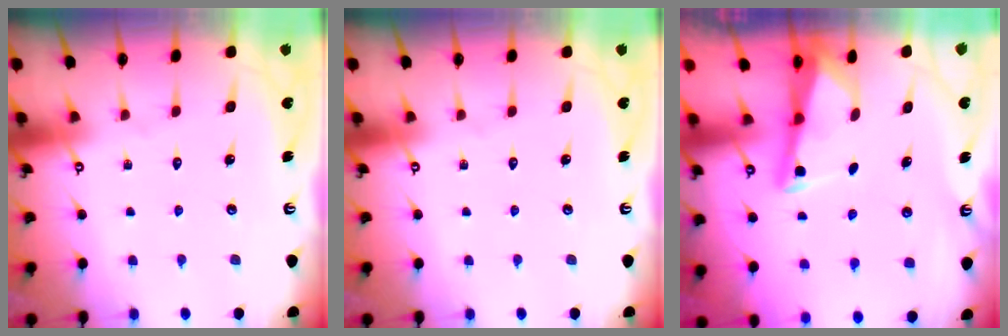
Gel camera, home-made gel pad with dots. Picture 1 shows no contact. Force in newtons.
{"total": 0.0}
{"total": 2.7, "press": 2.7, "slide": 0.2}